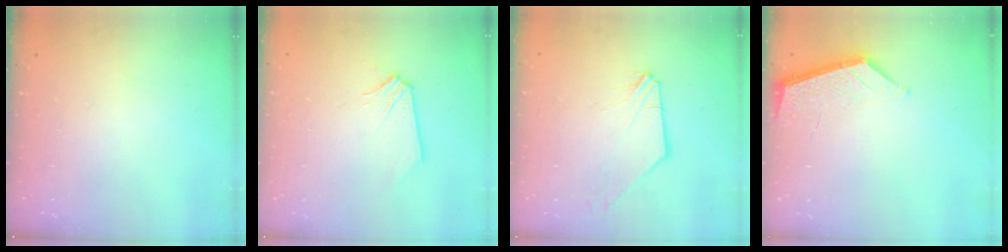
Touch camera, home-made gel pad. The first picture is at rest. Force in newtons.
{"total": 0.0}
{"total": 2.5, "press": 2.5, "slide": 0.4}
{"total": 5.8, "press": 5.8, "slide": 0.4}